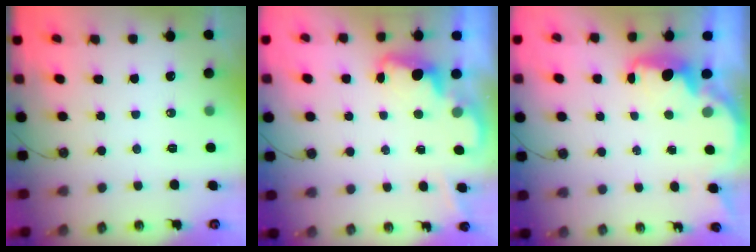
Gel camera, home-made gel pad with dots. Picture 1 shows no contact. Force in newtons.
{"total": 2.1, "press": 2.1, "slide": 0.5}
{"total": 2.2, "press": 2.2, "slide": 0.4}